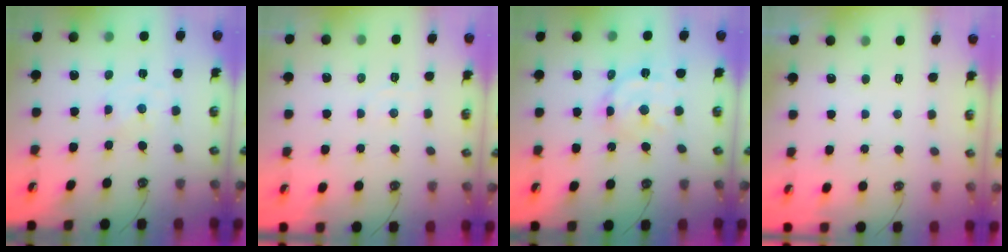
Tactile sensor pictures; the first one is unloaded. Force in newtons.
{"total": 3.3, "press": 3.3, "slide": 0.6}
{"total": 13.0, "press": 12.9, "slide": 1.0}
{"total": 0.0}